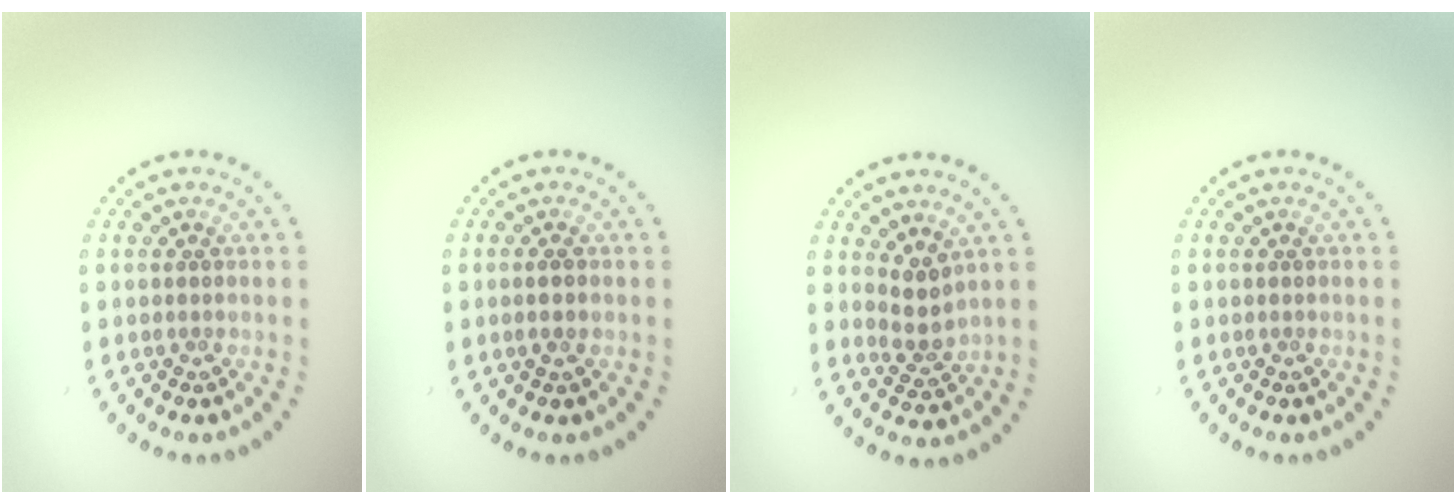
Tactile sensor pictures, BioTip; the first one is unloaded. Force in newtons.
{"total": 1.1, "press": 1.0, "slide": 0.5}
{"total": 2.3, "press": 1.7, "slide": 1.5}
{"total": 0.0}